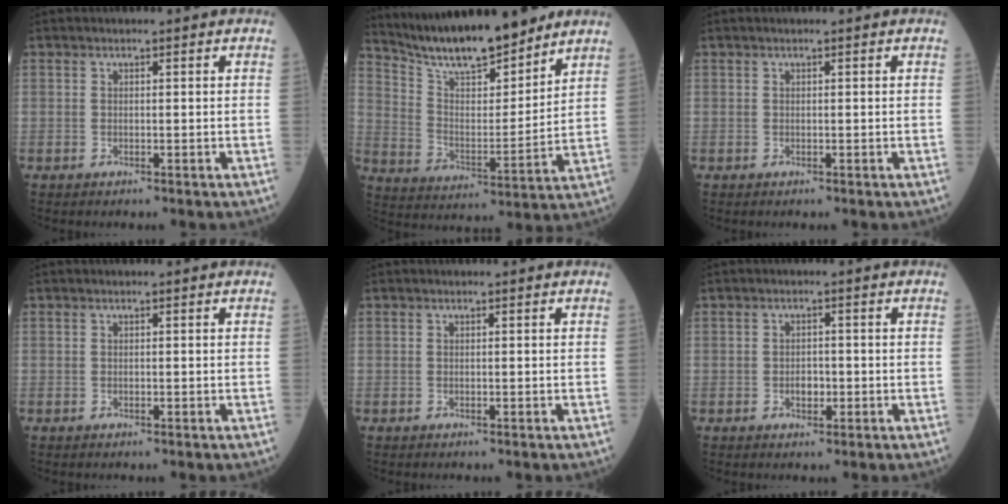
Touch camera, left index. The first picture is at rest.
{"total": 16.0, "force": [13.9, 2.3, 7.5], "torque": [-0.131, -0.006, 0.244]}
{"total": 0.0}
{"total": 0.0}
{"total": 0.0}
{"total": 1.9, "force": [-0.7, 1.2, 1.3], "torque": [-0.019, 0.000, -0.010]}